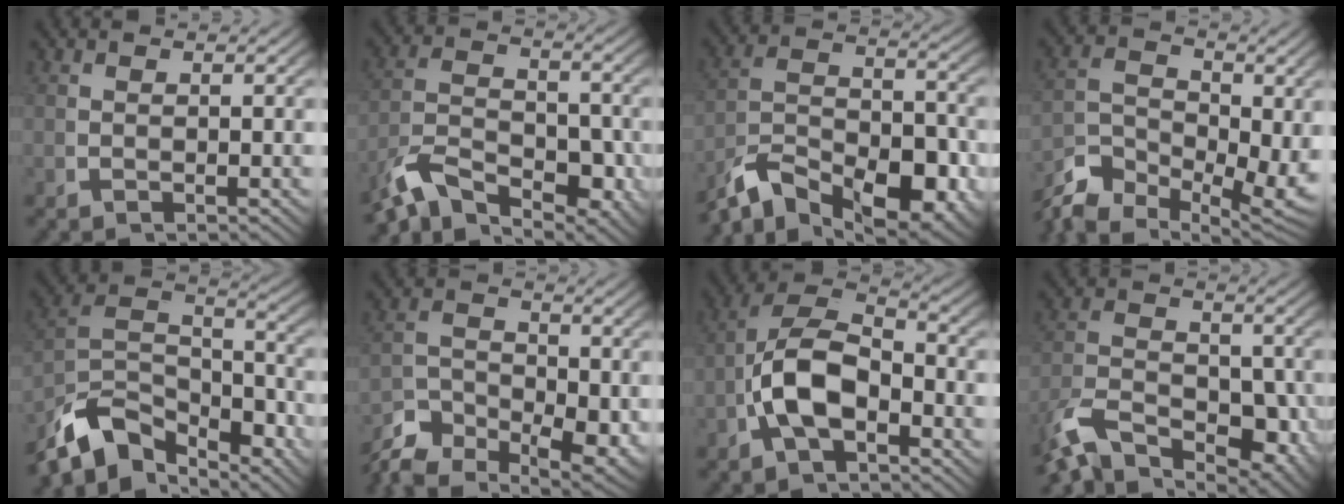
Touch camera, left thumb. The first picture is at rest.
{"total": 7.4, "force": [-3.6, 4.0, 5.1], "torque": [-0.086, -0.031, -0.059]}
{"total": 11.4, "force": [-4.1, 6.9, 8.1], "torque": [-0.163, -0.052, -0.052]}
{"total": 7.7, "force": [-4.0, 4.3, 4.9], "torque": [-0.082, -0.045, -0.059]}
{"total": 11.3, "force": [-3.4, 7.2, 8.0], "torque": [-0.183, -0.048, -0.041]}
{"total": 6.3, "force": [-4.0, 3.4, 3.4], "torque": [-0.045, -0.035, -0.064]}
{"total": 10.2, "force": [-1.6, 7.2, 7.0], "torque": [-0.166, -0.034, -0.018]}
{"total": 8.2, "force": [-4.3, 4.7, 5.2], "torque": [-0.084, -0.037, -0.066]}